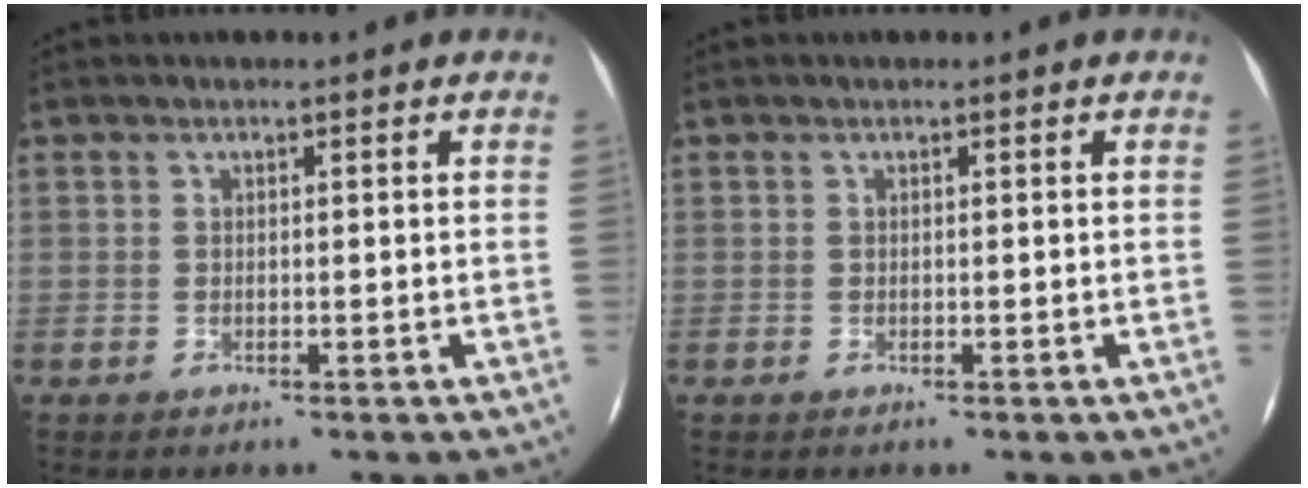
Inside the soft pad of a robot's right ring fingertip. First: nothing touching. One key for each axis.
{"total": 0.0}